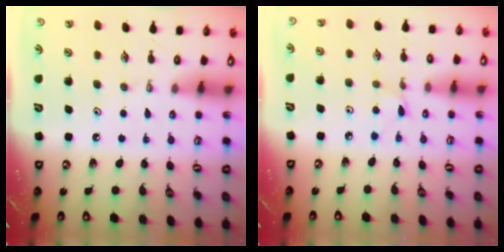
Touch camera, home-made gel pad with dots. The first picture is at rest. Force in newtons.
{"total": 2.4, "press": 2.4, "slide": 0.3}